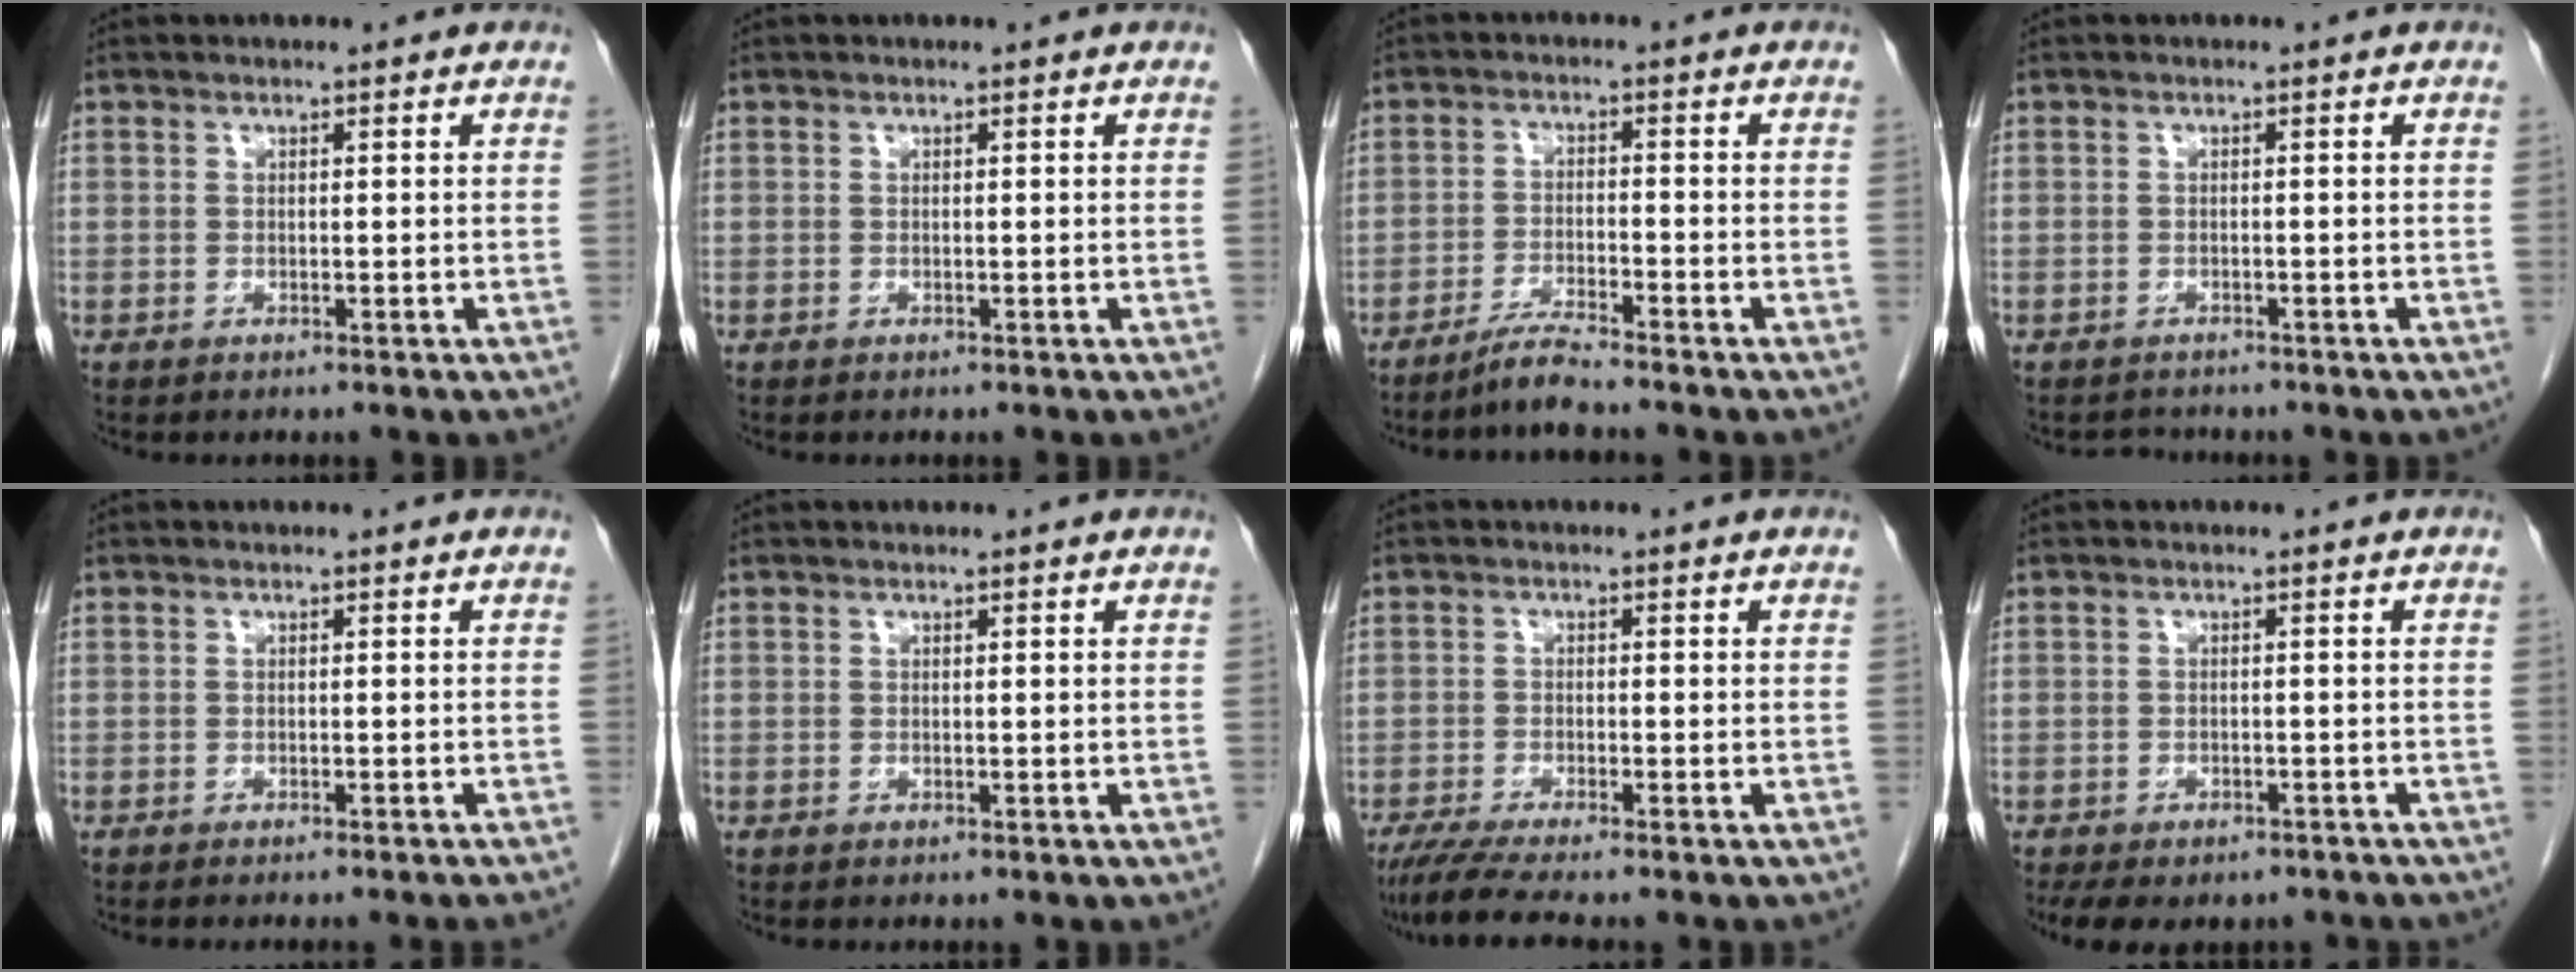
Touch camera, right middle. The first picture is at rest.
{"total": 0.0}
{"total": 4.0, "force": [-3.6, -0.8, 1.6], "torque": [-0.032, -0.015, -0.073]}
{"total": 1.6, "force": [-1.5, 0.4, -0.2], "torque": [-0.003, -0.007, -0.023]}
{"total": 4.1, "force": [-3.6, -0.8, 1.8], "torque": [-0.013, 0.001, -0.045]}
{"total": 0.0}
{"total": 5.8, "force": [-4.8, -0.6, 3.3], "torque": [-0.053, -0.019, -0.082]}
{"total": 9.5, "force": [-7.5, 4.3, 4.0], "torque": [-0.071, -0.003, -0.096]}